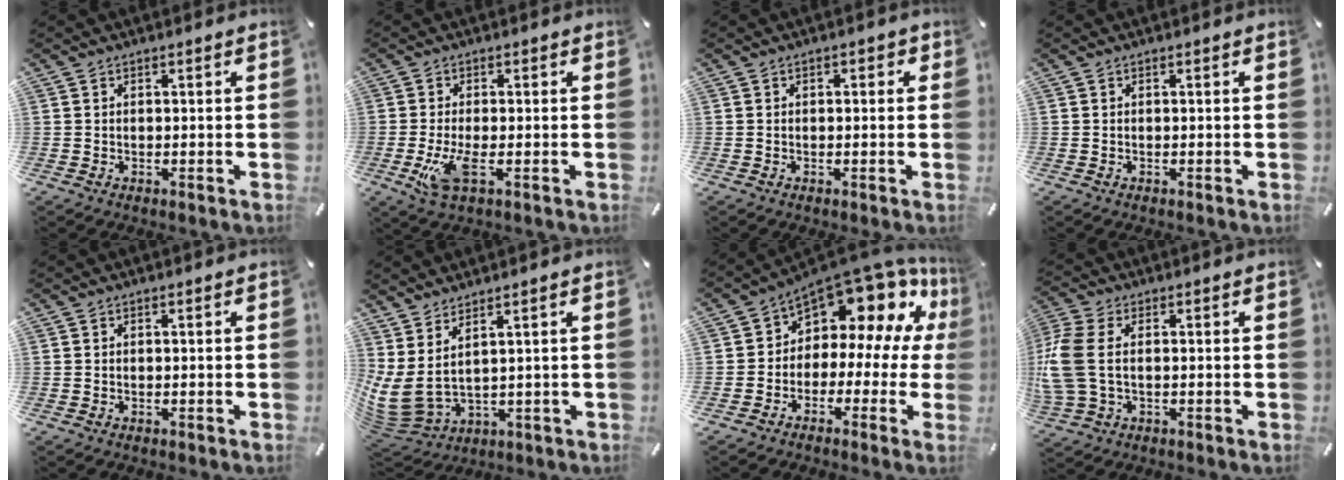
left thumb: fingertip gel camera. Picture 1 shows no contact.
{"total": 7.0, "force": [-1.8, 2.7, 6.2], "torque": [-0.141, -0.014, -0.030]}
{"total": 0.9, "force": [-0.2, 0.6, 0.7], "torque": [-0.012, 0.006, -0.006]}
{"total": 0.0}
{"total": 0.0}
{"total": 6.3, "force": [2.3, 3.3, 4.9], "torque": [-0.133, -0.037, 0.043]}
{"total": 12.6, "force": [8.2, 7.1, 6.5], "torque": [-0.102, -0.083, 0.138]}
{"total": 8.6, "force": [-0.6, 5.6, 6.5], "torque": [-0.165, -0.006, -0.012]}